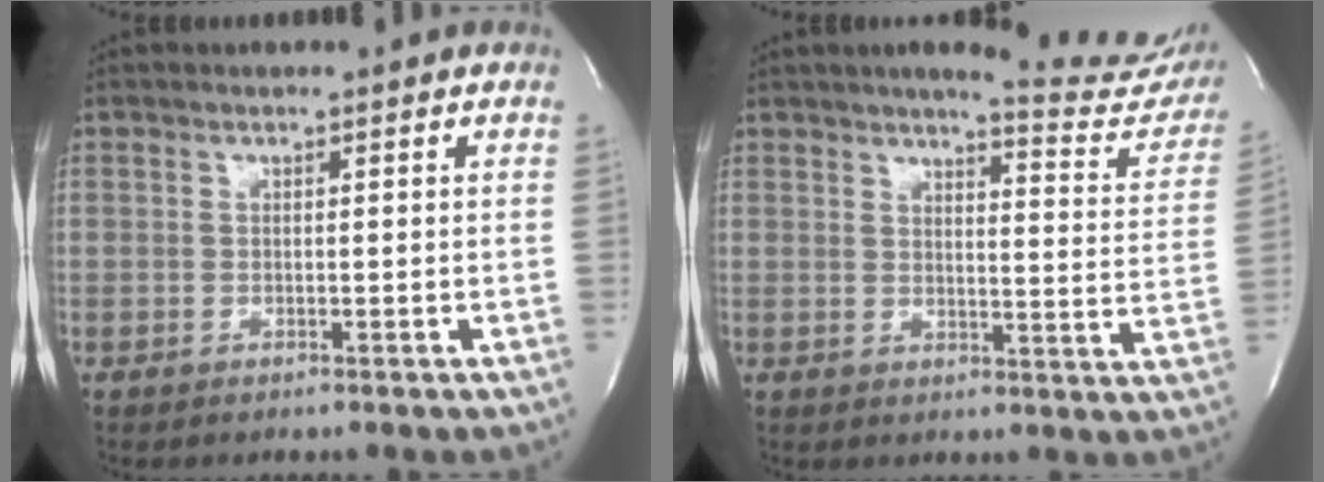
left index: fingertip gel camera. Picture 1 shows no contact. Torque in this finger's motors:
{"motor_torque": [1.08, -1.06, 0.35, 0.06]}